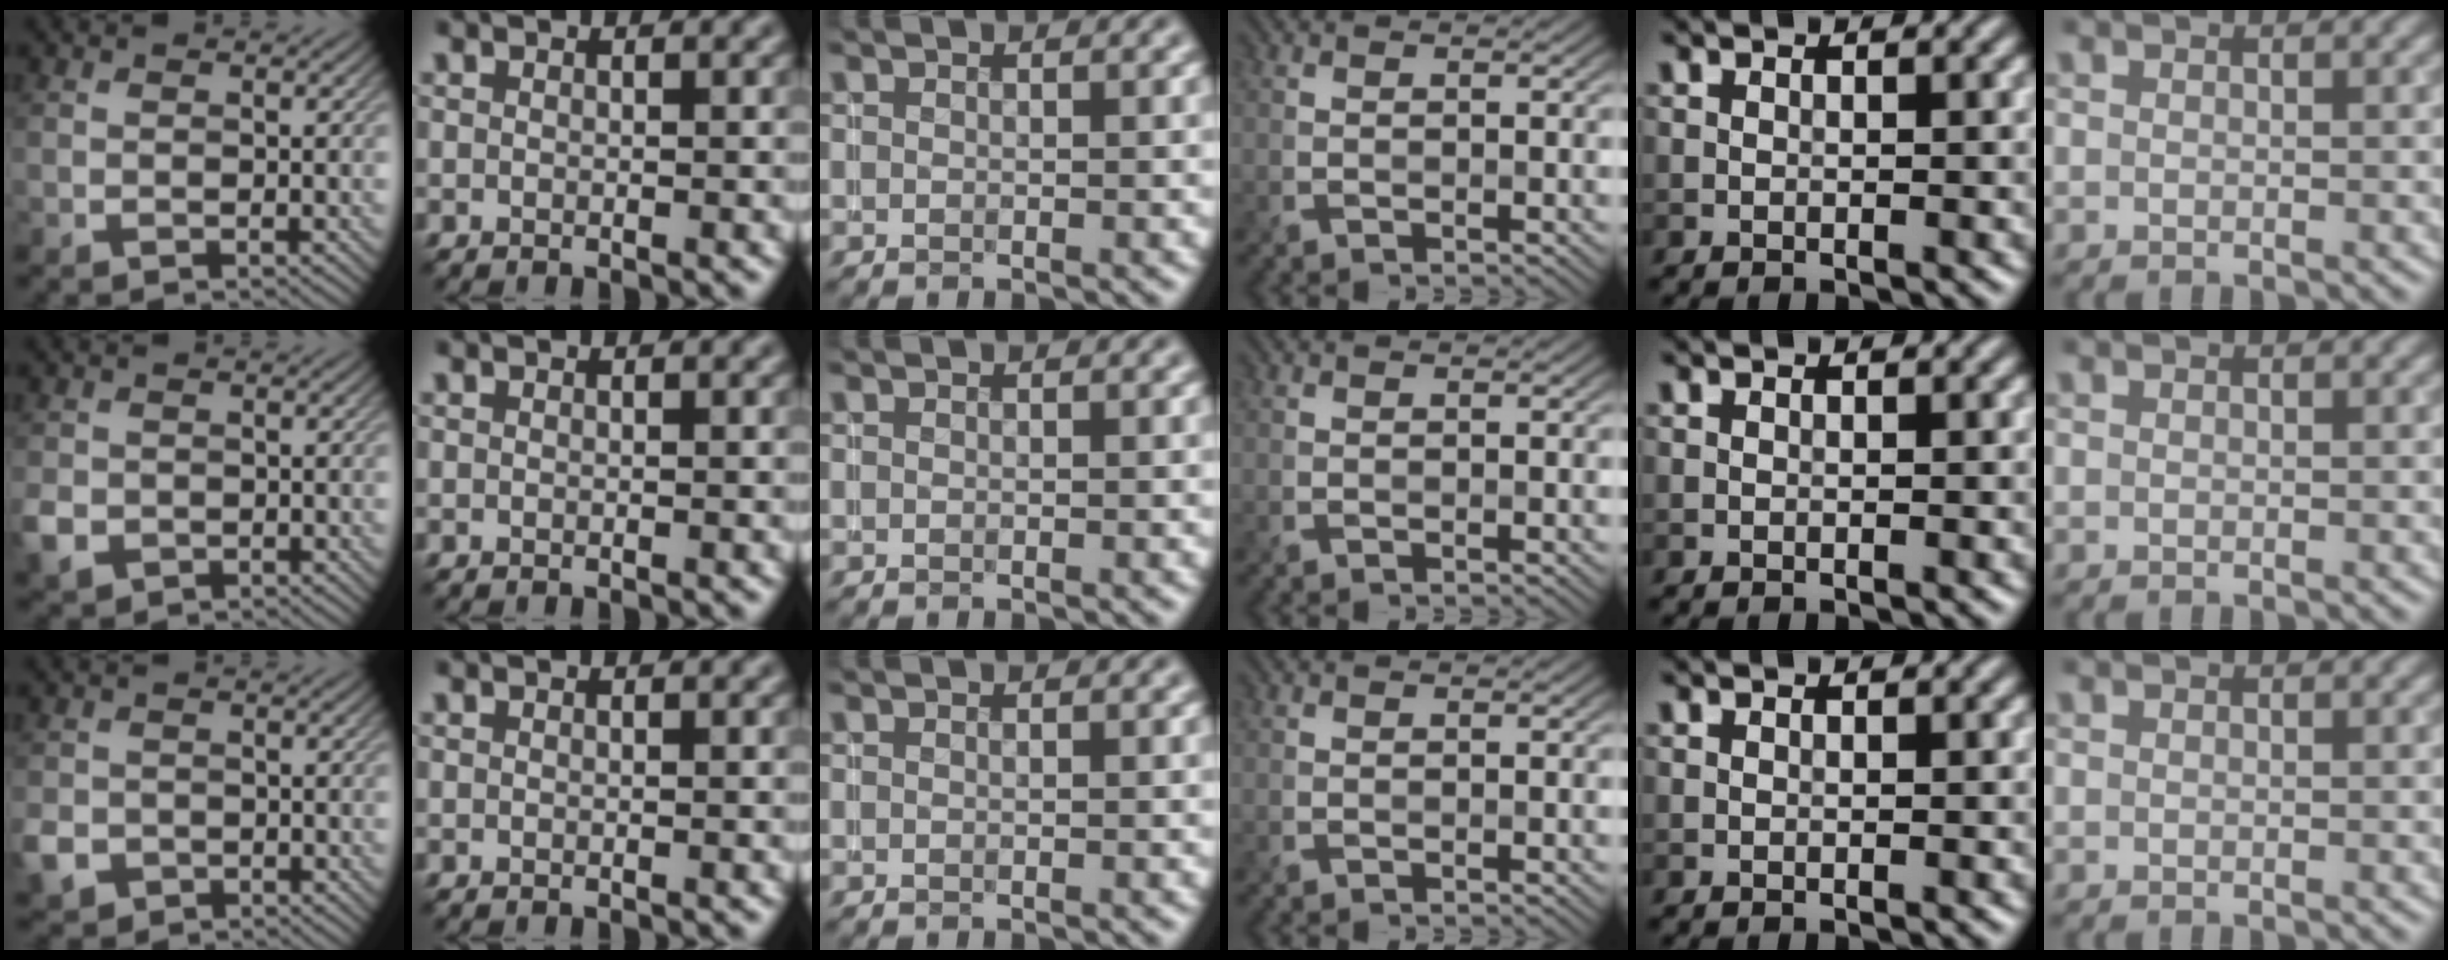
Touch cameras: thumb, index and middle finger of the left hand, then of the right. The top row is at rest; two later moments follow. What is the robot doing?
{"motion": "insert", "object": "file holder"}